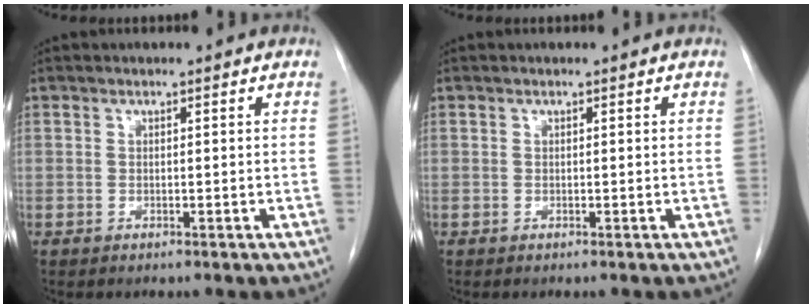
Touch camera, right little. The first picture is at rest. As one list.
[{"total": 0.0}]